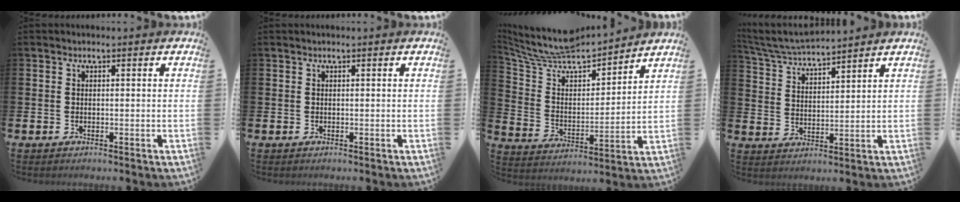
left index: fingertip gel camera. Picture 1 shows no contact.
{"total": 0.0}
{"total": 8.9, "force": [8.2, 2.6, 2.6], "torque": [-0.099, -0.060, 0.142]}
{"total": 5.1, "force": [5.1, 0.1, 0.7], "torque": [-0.040, -0.030, 0.090]}